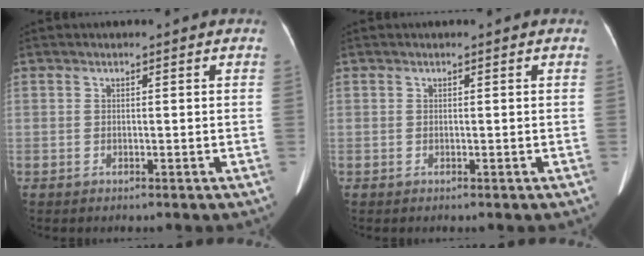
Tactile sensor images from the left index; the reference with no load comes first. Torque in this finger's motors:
{"motor_torque": [0.03, 0.03, 0.00, 0.00]}